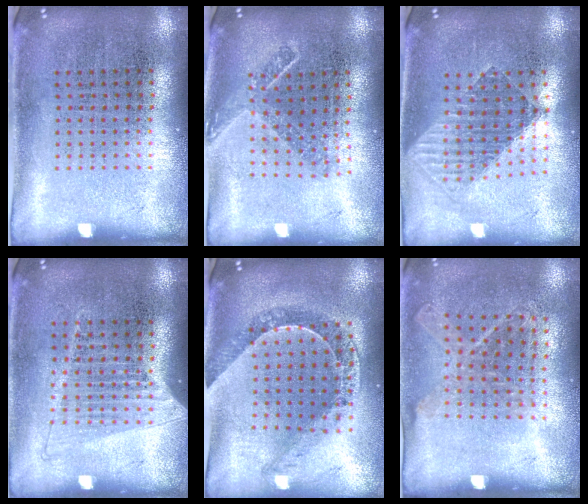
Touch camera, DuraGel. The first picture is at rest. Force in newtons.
{"total": 1.6, "press": 1.2, "slide": 1.1}
{"total": 1.6, "press": 1.4, "slide": 0.7}
{"total": 1.2, "press": 1.1, "slide": 0.5}
{"total": 0.8, "press": 0.7, "slide": 0.1}
{"total": 1.1, "press": 1.0, "slide": 0.5}